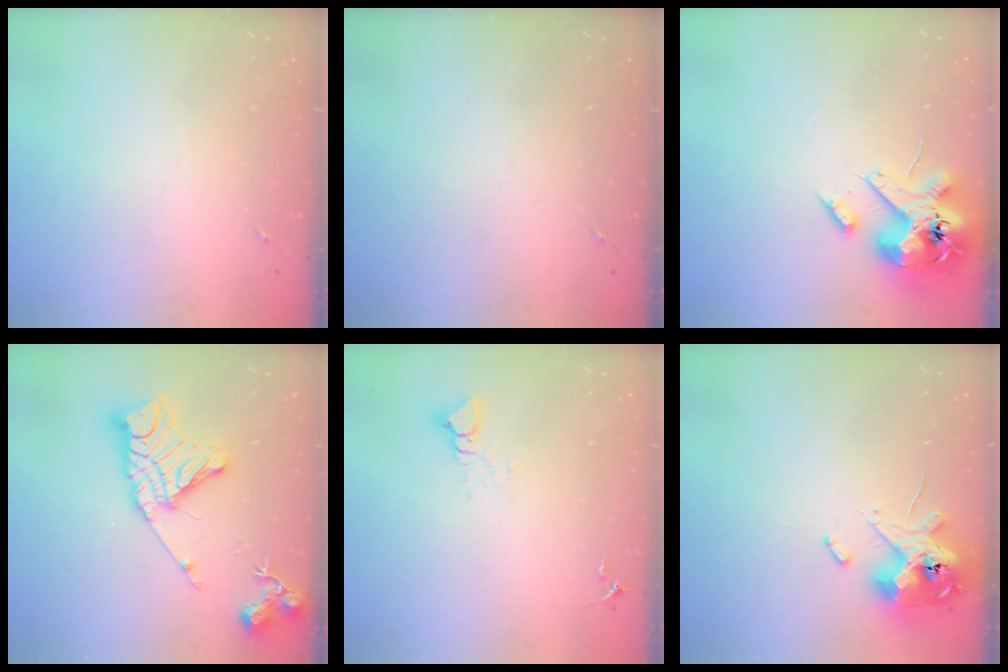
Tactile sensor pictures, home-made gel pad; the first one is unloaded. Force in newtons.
{"total": 0.0}
{"total": 16.8, "press": 16.5, "slide": 2.9}
{"total": 19.1, "press": 19.0, "slide": 1.8}
{"total": 3.7, "press": 3.7, "slide": 0.1}
{"total": 14.6, "press": 14.4, "slide": 2.8}